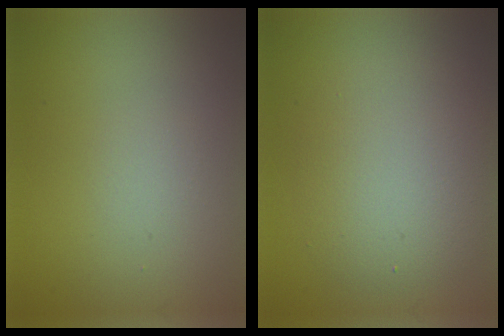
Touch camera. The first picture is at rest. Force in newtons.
{"total": 4.7, "press": 4.7, "slide": 0.4}